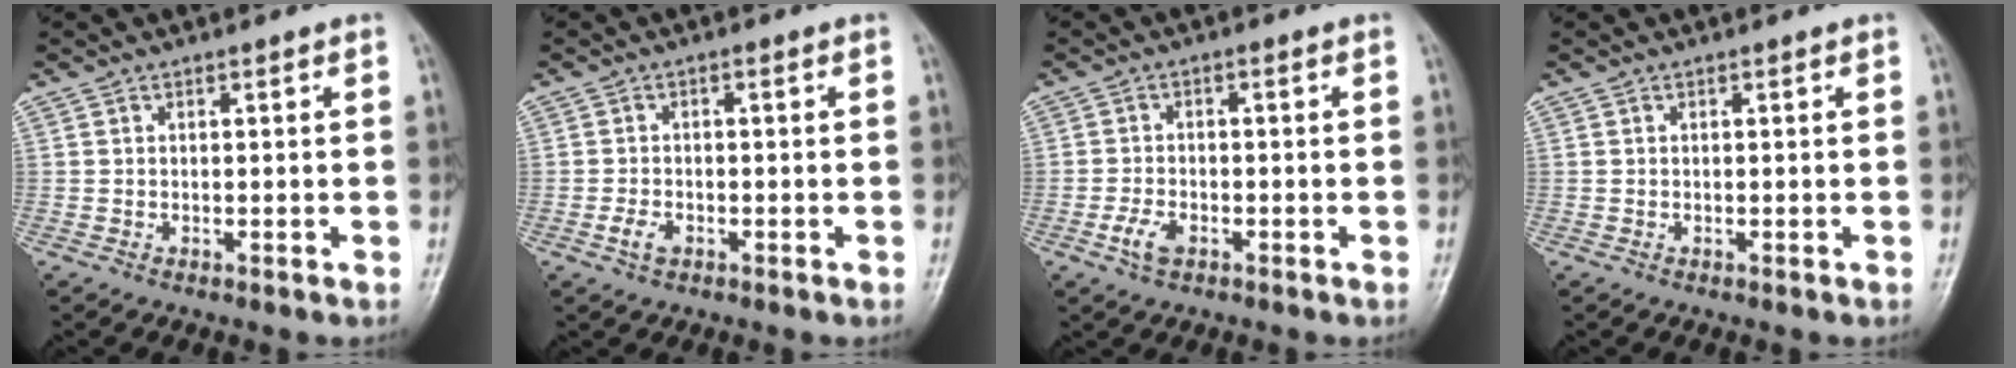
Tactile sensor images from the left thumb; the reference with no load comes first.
{"total": 2.7, "force": [-1.3, 1.7, 1.7], "torque": [-0.033, 0.006, -0.024]}
{"total": 3.8, "force": [-1.9, 2.2, 2.5], "torque": [-0.050, 0.009, -0.036]}
{"total": 0.0}